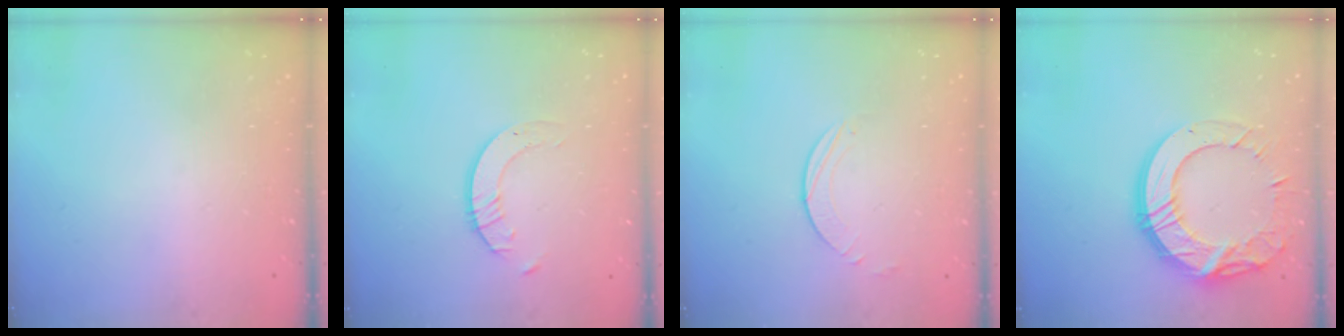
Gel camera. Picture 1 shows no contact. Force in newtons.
{"total": 2.3, "press": 2.3, "slide": 0.2}
{"total": 3.9, "press": 3.9, "slide": 0.3}
{"total": 18.4, "press": 18.3, "slide": 1.1}